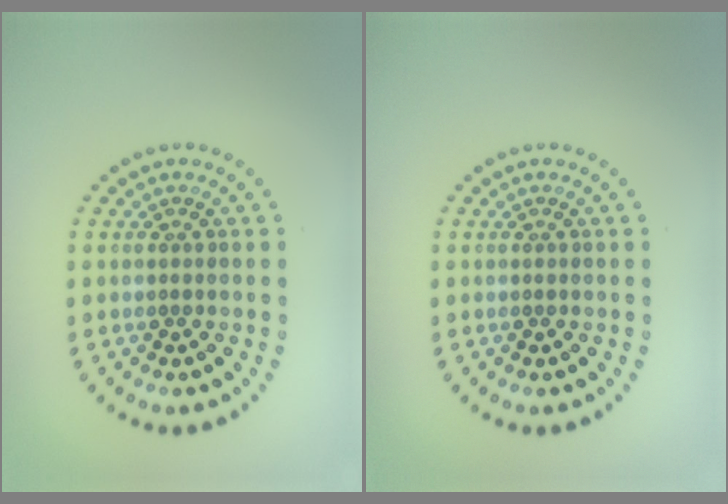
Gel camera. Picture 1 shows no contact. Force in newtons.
{"total": 0.0}